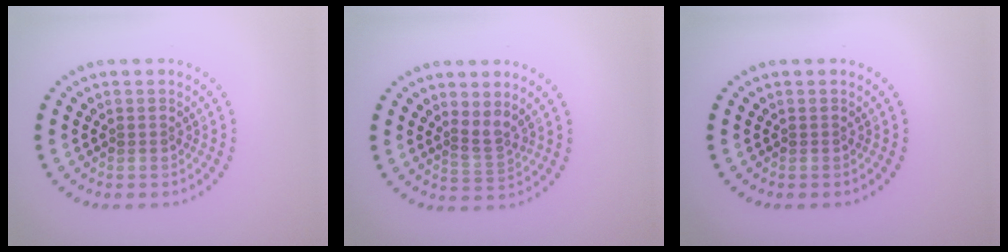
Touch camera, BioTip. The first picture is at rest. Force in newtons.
{"total": 1.9, "press": 1.2, "slide": 1.5}
{"total": 0.0}